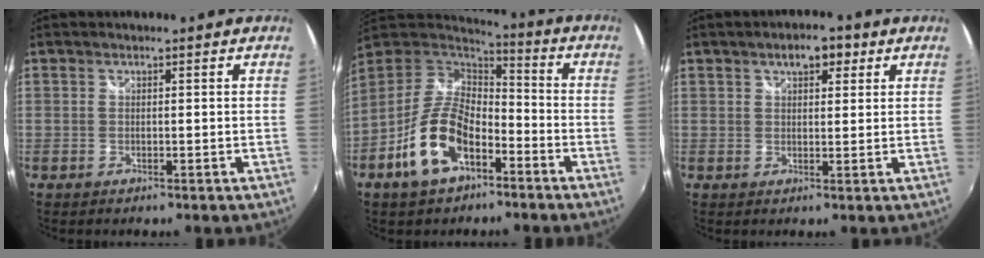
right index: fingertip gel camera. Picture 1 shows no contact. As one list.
[{"total": 14.6, "force": [-6.9, 7.7, 10.3], "torque": [-0.216, 0.004, -0.122]}, {"total": 4.7, "force": [2.4, 2.4, 3.2], "torque": [-0.046, 0.016, 0.036]}]